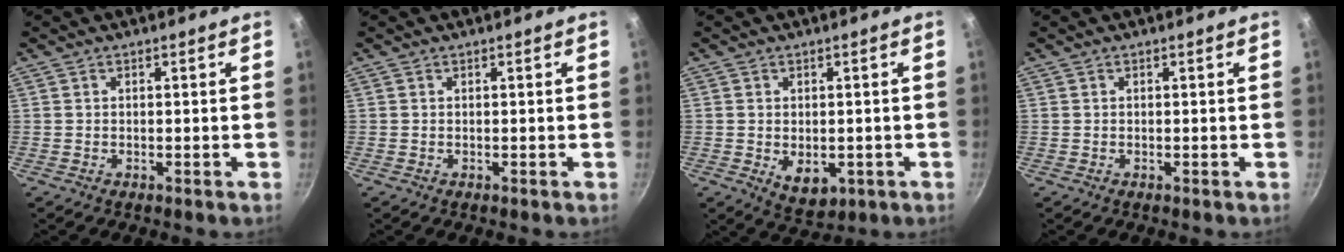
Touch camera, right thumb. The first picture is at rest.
{"total": 0.0}
{"total": 6.0, "force": [-1.1, 4.1, 4.3], "torque": [-0.052, -0.007, -0.002]}
{"total": 0.0}